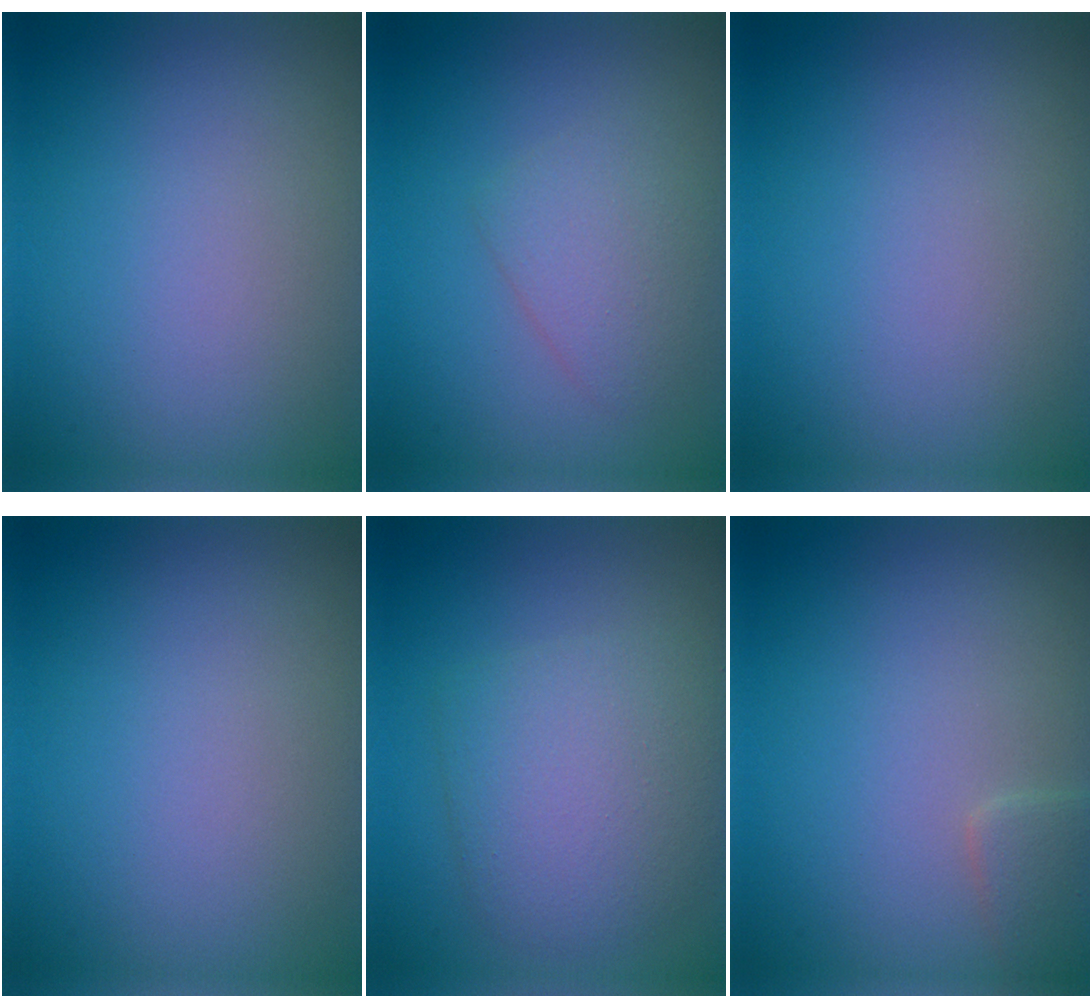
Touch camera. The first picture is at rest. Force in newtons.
{"total": 2.5, "press": 2.5, "slide": 0.1}
{"total": 0.0}
{"total": 0.0}
{"total": 5.2, "press": 5.2, "slide": 0.3}
{"total": 1.6, "press": 1.6, "slide": 0.1}